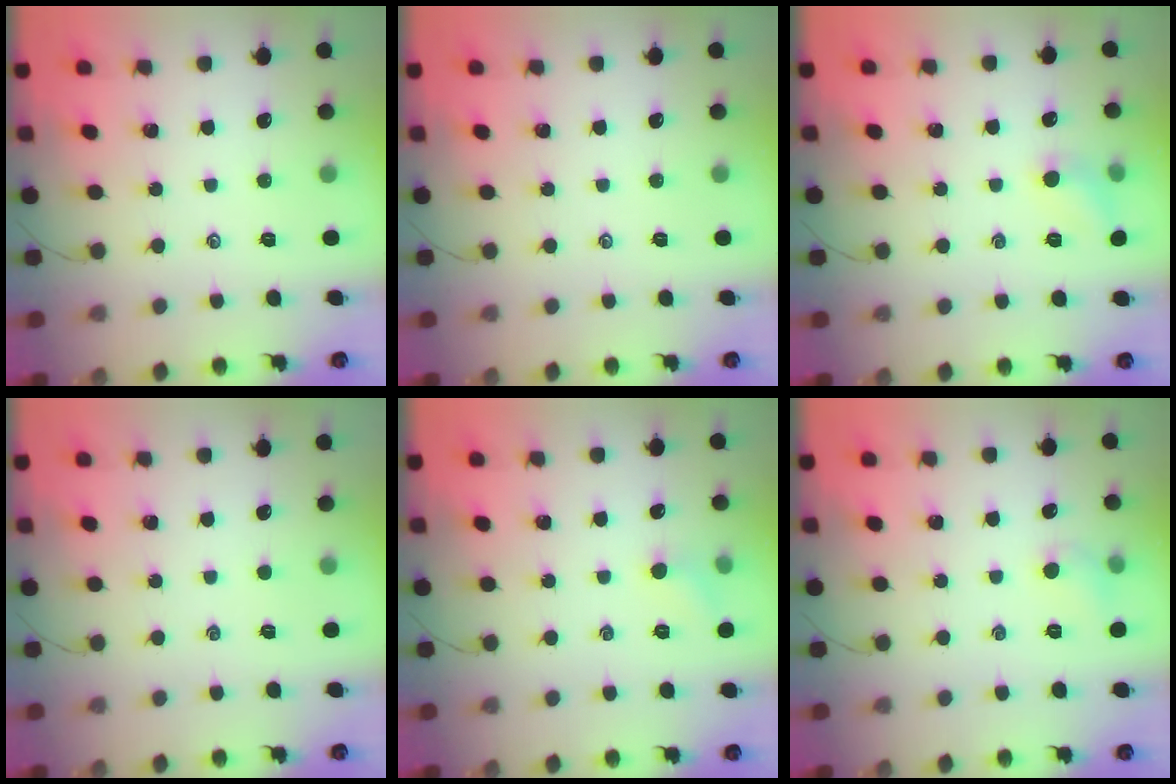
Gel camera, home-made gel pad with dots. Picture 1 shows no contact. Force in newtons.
{"total": 0.0}
{"total": 6.3, "press": 6.1, "slide": 1.6}
{"total": 0.0}
{"total": 4.5, "press": 4.3, "slide": 1.5}
{"total": 5.3, "press": 5.1, "slide": 1.5}